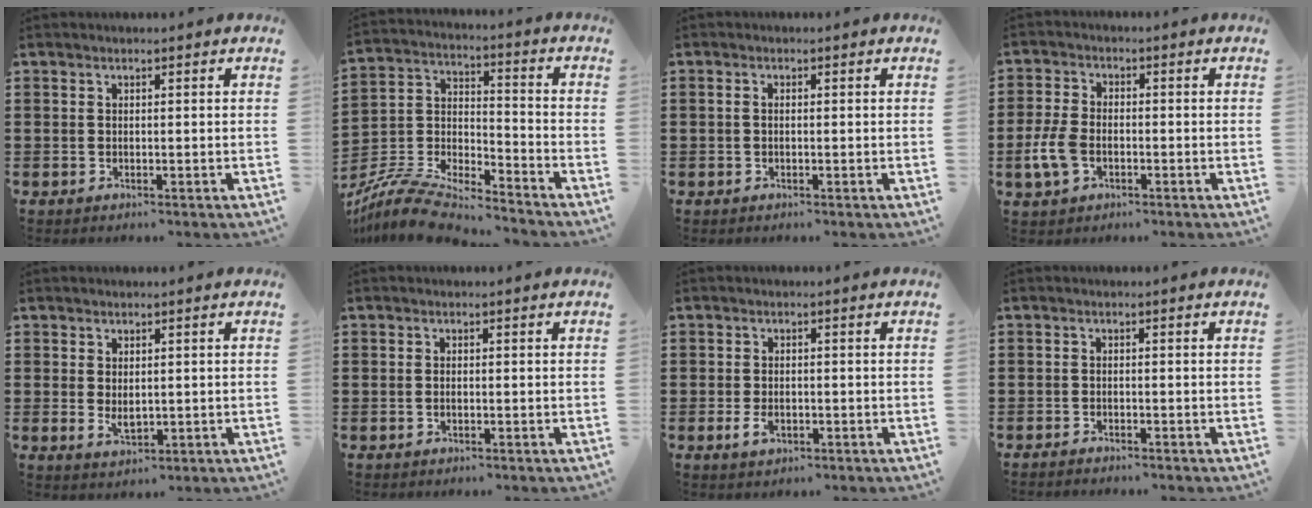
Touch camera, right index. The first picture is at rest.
{"total": 9.3, "force": [-8.7, 1.4, 2.9], "torque": [-0.070, 0.007, -0.177]}
{"total": 0.5, "force": [-0.2, 0.2, 0.4], "torque": [-0.010, -0.003, -0.004]}
{"total": 5.1, "force": [-1.6, 3.1, 3.7], "torque": [-0.100, -0.006, -0.036]}
{"total": 2.0, "force": [0.2, 1.0, 1.8], "torque": [-0.034, 0.000, 0.004]}
{"total": 0.7, "force": [-0.2, 0.3, 0.6], "torque": [-0.015, -0.001, -0.003]}
{"total": 2.0, "force": [-0.7, 1.1, 1.5], "torque": [-0.028, 0.000, -0.012]}
{"total": 1.0, "force": [-1.0, 0.0, -0.1], "torque": [-0.002, 0.001, -0.020]}